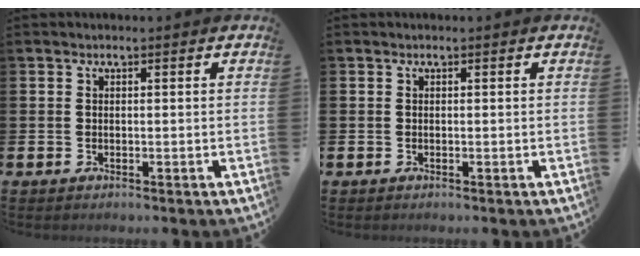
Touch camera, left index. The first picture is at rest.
{"total": 0.0}